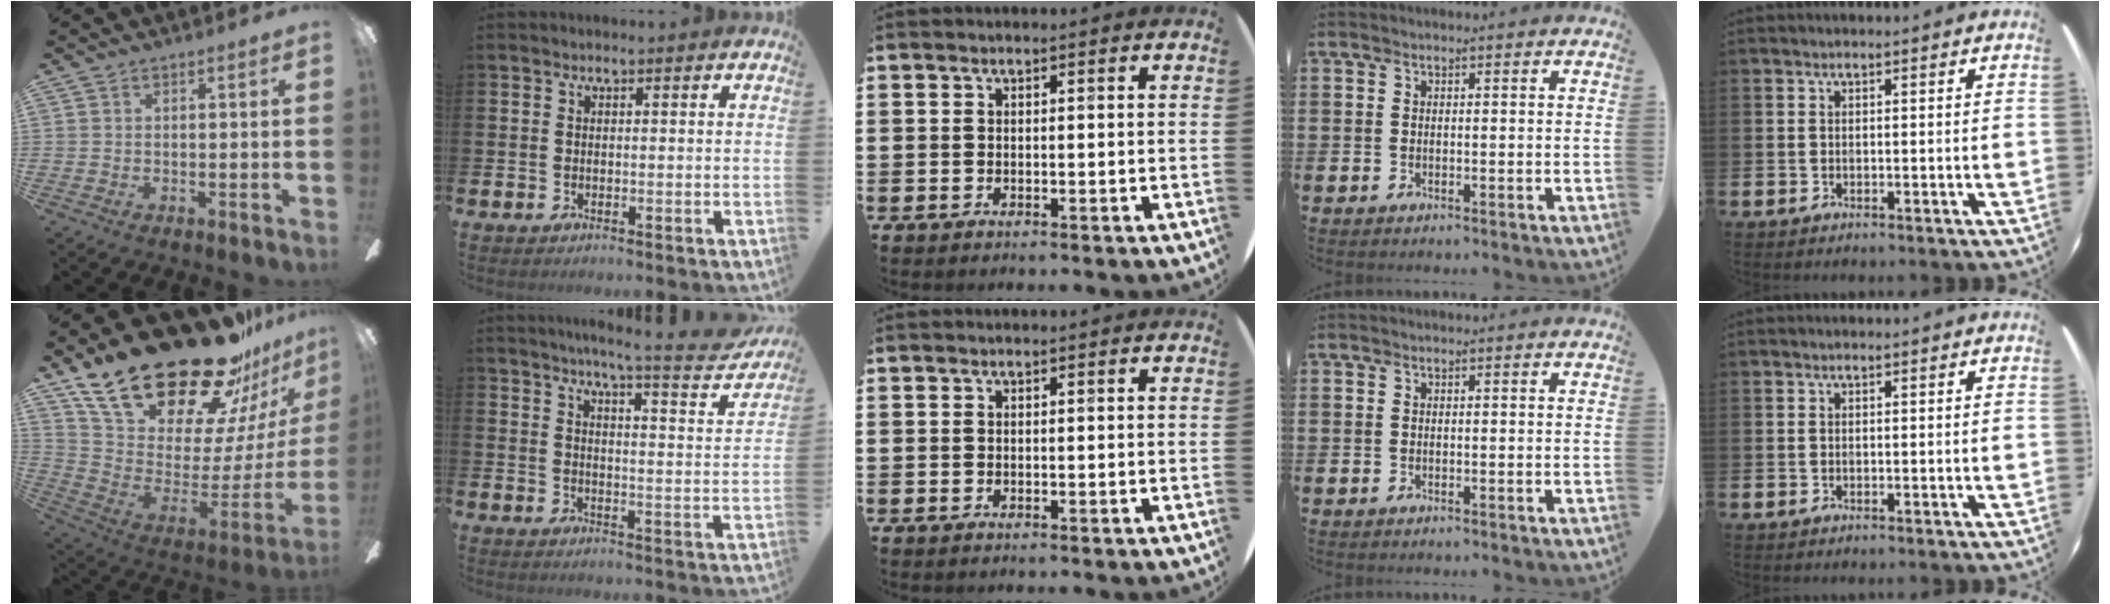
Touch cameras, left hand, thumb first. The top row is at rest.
{"thumb": {"total": 31.6, "force": [24.0, 11.2, 17.2], "torque": [-0.263, -0.177, 0.453]}, "index": {"total": 6.0, "force": [5.4, -0.1, 2.6], "torque": [-0.052, -0.045, 0.083]}}